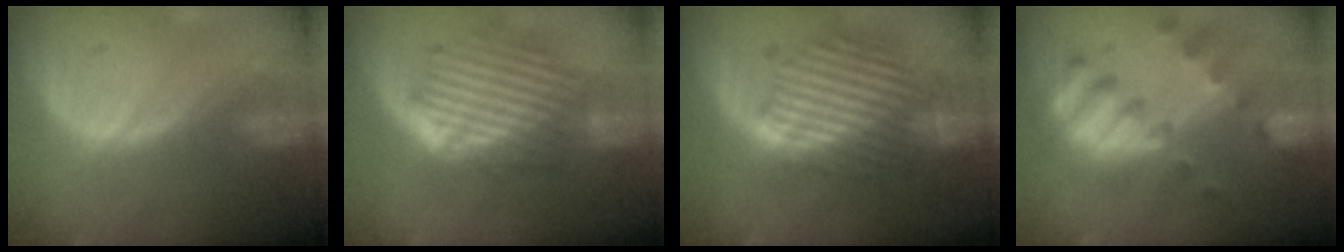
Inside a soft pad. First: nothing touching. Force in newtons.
{"total": 9.4, "press": 8.4, "slide": 4.3}
{"total": 9.2, "press": 9.2, "slide": 0.5}
{"total": 10.4, "press": 8.9, "slide": 5.3}